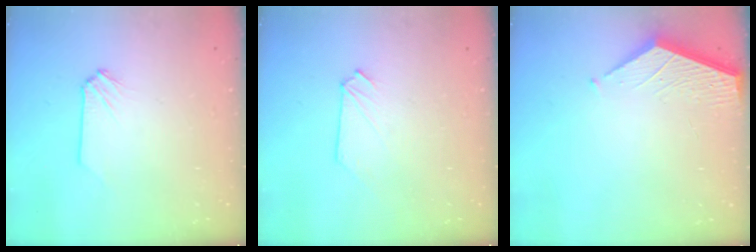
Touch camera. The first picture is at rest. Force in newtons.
{"total": 0.0}
{"total": 3.4, "press": 3.4, "slide": 0.3}